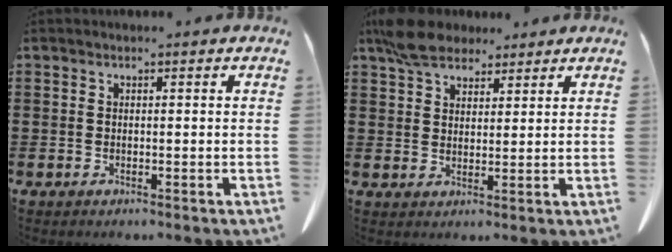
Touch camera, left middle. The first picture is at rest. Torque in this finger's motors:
{"motor_torque": [0.22, 0.03, 0.17, 0.10]}